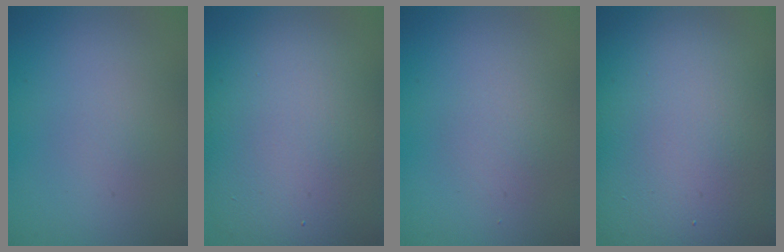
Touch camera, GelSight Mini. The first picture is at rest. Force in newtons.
{"total": 13.4, "press": 13.4, "slide": 0.4}
{"total": 1.2, "press": 1.2, "slide": 0.1}
{"total": 19.6, "press": 19.5, "slide": 1.3}